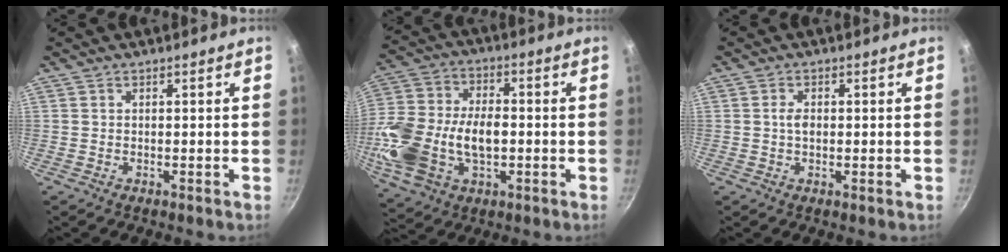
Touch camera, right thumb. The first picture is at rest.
{"total": 21.2, "force": [-3.4, 13.1, 16.3], "torque": [-0.354, 0.013, -0.053]}
{"total": 2.2, "force": [0.1, 1.3, 1.7], "torque": [-0.030, 0.001, -0.001]}